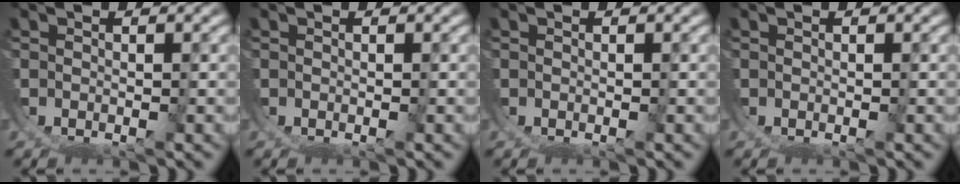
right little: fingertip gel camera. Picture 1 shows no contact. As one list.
[{"total": 0.0}, {"total": 0.0}, {"total": 0.0}]